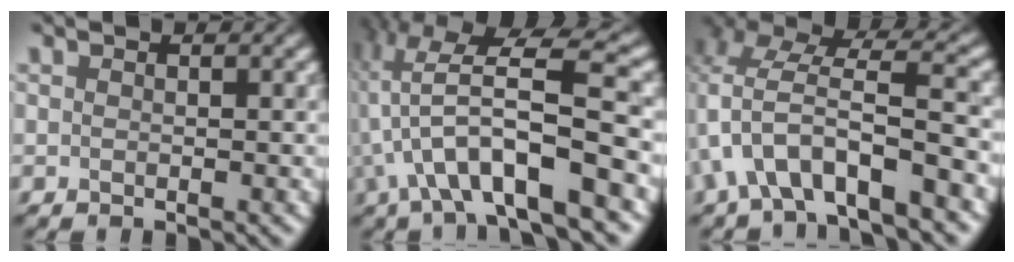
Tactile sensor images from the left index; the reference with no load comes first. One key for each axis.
{"total": 9.5, "fx": -2.4, "fy": 3.0, "fz": 8.7, "tx": -0.150, "ty": 0.016, "tz": -0.044}
{"total": 8.1, "fx": -2.1, "fy": 3.2, "fz": 7.1, "tx": -0.132, "ty": 0.018, "tz": -0.043}